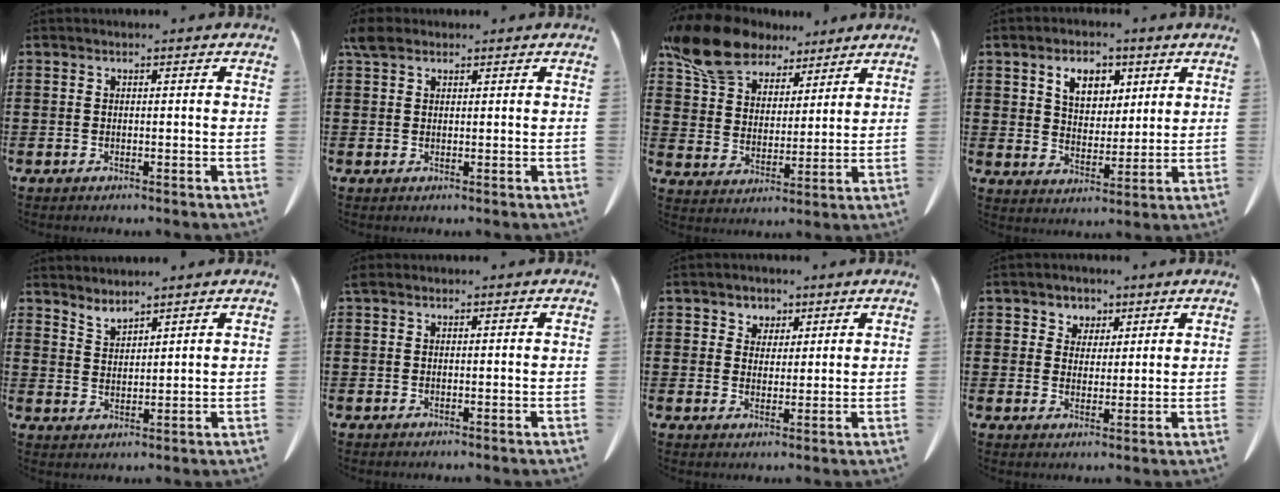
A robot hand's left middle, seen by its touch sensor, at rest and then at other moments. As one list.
[{"total": 2.5, "force": [1.9, 1.4, 1.0], "torque": [-0.025, 0.006, 0.037]}, {"total": 12.4, "force": [9.9, 5.6, 4.7], "torque": [-0.129, -0.032, 0.193]}, {"total": 6.4, "force": [3.6, 4.3, 3.0], "torque": [-0.056, 0.007, 0.061]}, {"total": 2.8, "force": [2.8, 0.0, 0.0], "torque": [-0.008, -0.011, 0.055]}, {"total": 0.5, "force": [0.4, 0.3, 0.2], "torque": [-0.006, 0.002, 0.008]}, {"total": 3.4, "force": [2.4, 2.4, 0.0], "torque": [-0.008, 0.002, 0.042]}, {"total": 3.6, "force": [2.5, 2.7, -0.1], "torque": [-0.009, 0.001, 0.043]}]